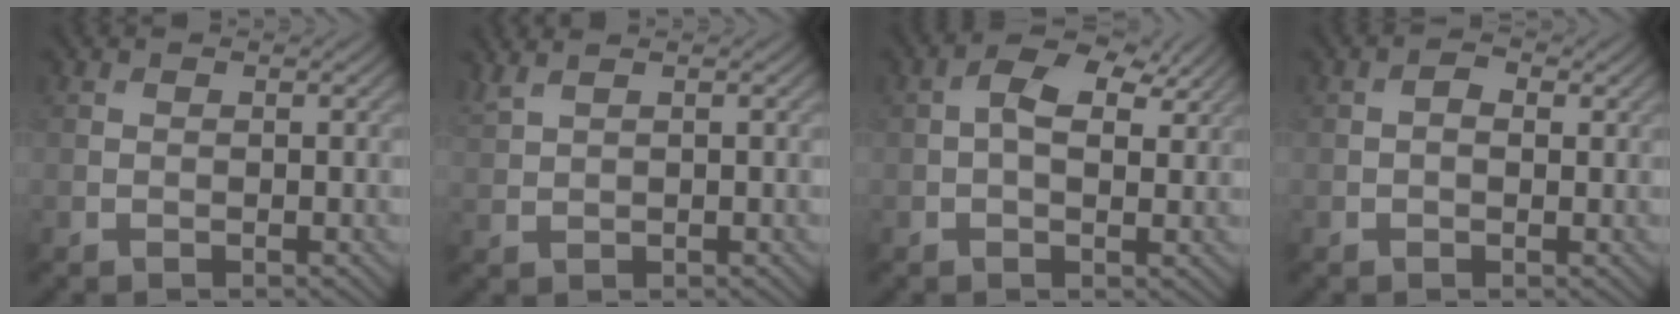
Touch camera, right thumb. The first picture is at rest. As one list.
[{"total": 2.2, "force": [1.8, 0.3, 1.2], "torque": [-0.035, 0.009, 0.040]}, {"total": 5.7, "force": [1.5, 3.1, 4.4], "torque": [-0.082, -0.001, 0.021]}, {"total": 1.7, "force": [0.1, 1.1, 1.3], "torque": [-0.023, 0.001, -0.003]}]